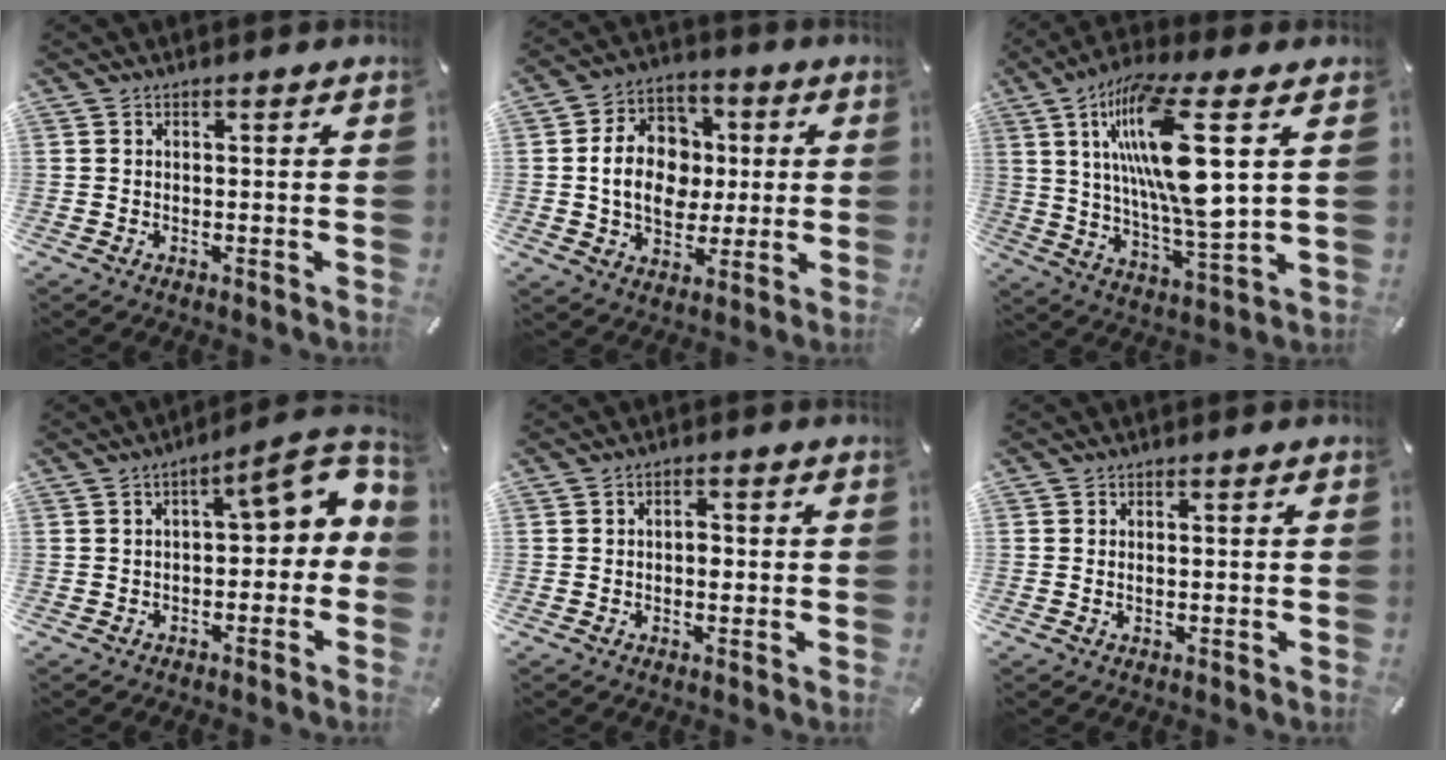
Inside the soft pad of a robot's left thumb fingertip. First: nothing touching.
{"total": 13.5, "force": [0.3, 11.3, 7.4], "torque": [-0.125, 0.017, 0.011]}
{"total": 20.2, "force": [6.6, 4.8, 18.4], "torque": [-0.383, -0.033, 0.085]}
{"total": 10.4, "force": [2.9, 4.6, 8.9], "torque": [-0.112, -0.028, 0.043]}
{"total": 2.4, "force": [-0.2, 1.6, 1.8], "torque": [-0.026, 0.001, -0.007]}
{"total": 1.0, "force": [-0.1, 0.6, 0.8], "torque": [-0.017, 0.002, -0.003]}